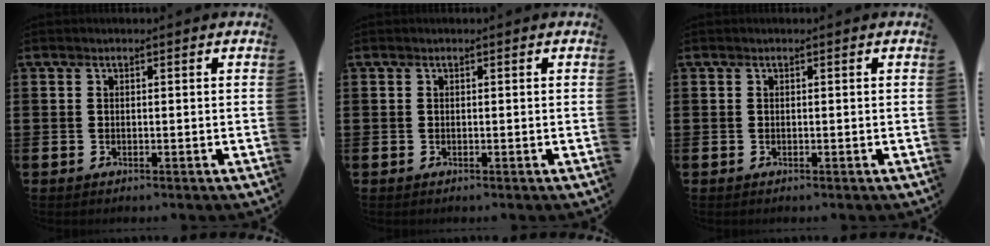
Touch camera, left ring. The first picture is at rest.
{"total": 0.0}
{"total": 0.0}